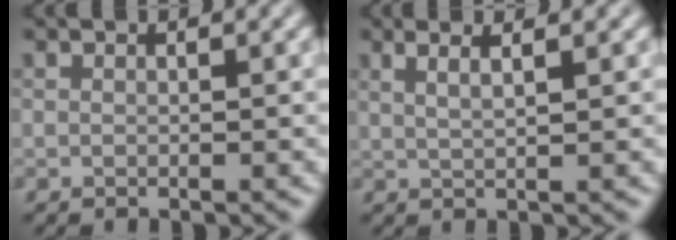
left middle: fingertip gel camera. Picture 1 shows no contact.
{"total": 2.1, "force": [0.8, 0.6, 1.9], "torque": [-0.020, 0.010, 0.008]}